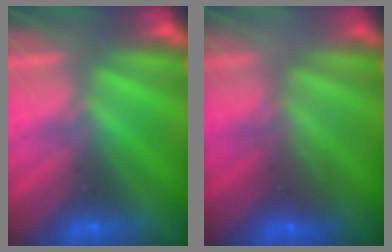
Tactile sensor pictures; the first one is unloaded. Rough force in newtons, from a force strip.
{"total": 2.0}